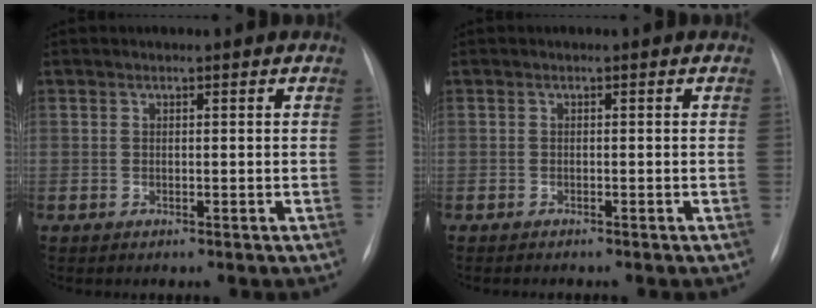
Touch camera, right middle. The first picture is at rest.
{"total": 1.0, "force": [-0.9, 0.0, 0.4], "torque": [-0.008, -0.003, -0.013]}